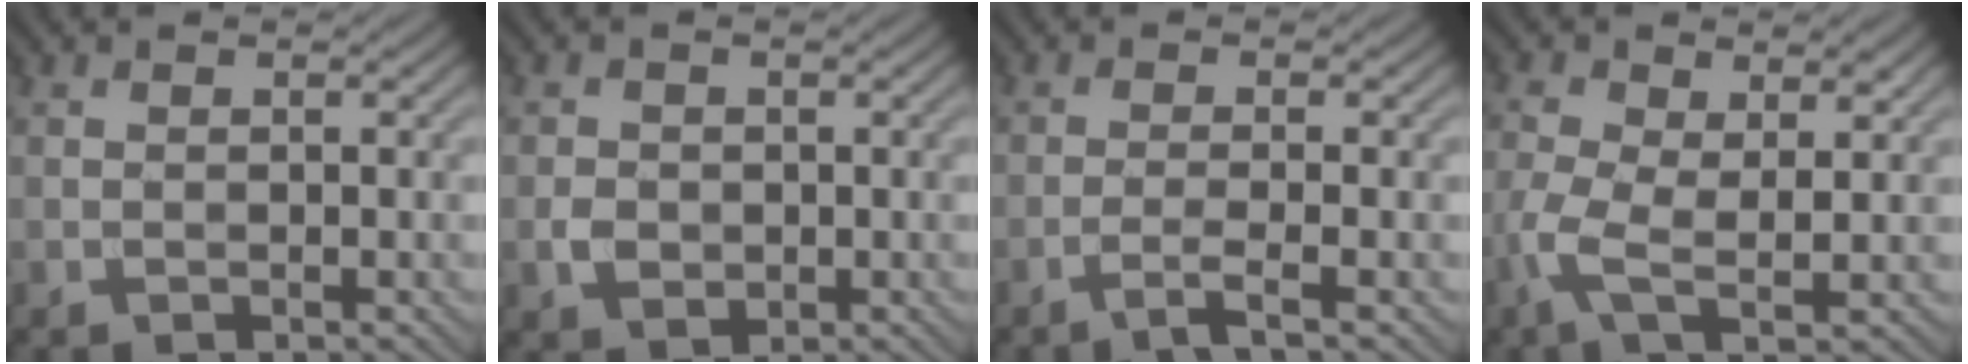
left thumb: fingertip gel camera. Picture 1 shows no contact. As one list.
[{"total": 2.3, "force": [-0.4, 2.0, 1.2], "torque": [-0.024, -0.006, -0.009]}, {"total": 2.4, "force": [-1.2, 0.1, 2.0], "torque": [-0.028, 0.009, -0.042]}, {"total": 5.1, "force": [-0.6, 1.9, 4.6], "torque": [-0.118, -0.003, -0.016]}]